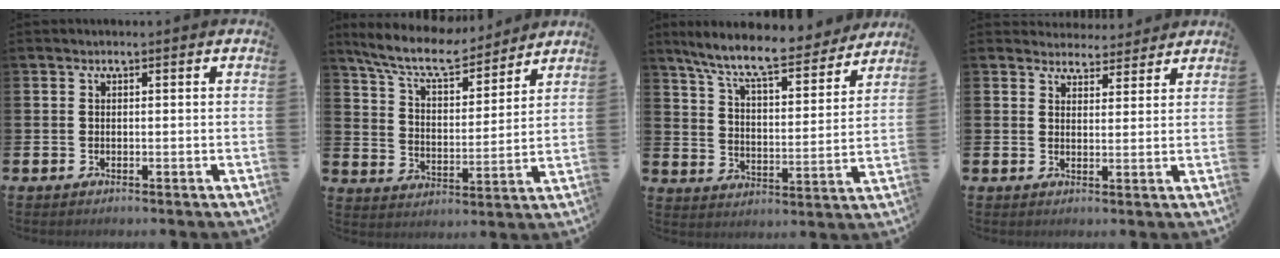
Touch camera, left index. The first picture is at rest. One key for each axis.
{"total": 8.9, "fx": 8.0, "fy": 2.0, "fz": 3.4, "tx": -0.098, "ty": -0.044, "tz": 0.140}
{"total": 9.9, "fx": 8.8, "fy": 1.5, "fz": 4.3, "tx": -0.115, "ty": -0.053, "tz": 0.151}
{"total": 3.8, "fx": 3.7, "fy": 1.0, "fz": -0.2, "tx": 0.003, "ty": -0.021, "tz": 0.066}